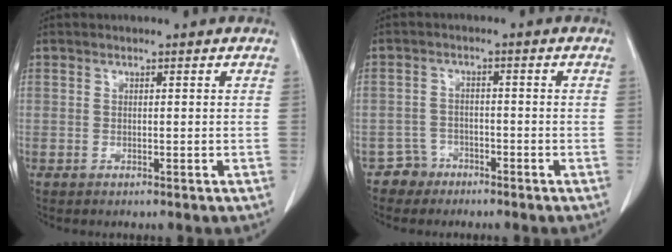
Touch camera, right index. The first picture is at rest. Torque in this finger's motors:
{"motor_torque": [-0.37, -0.03, -0.43, -0.21]}